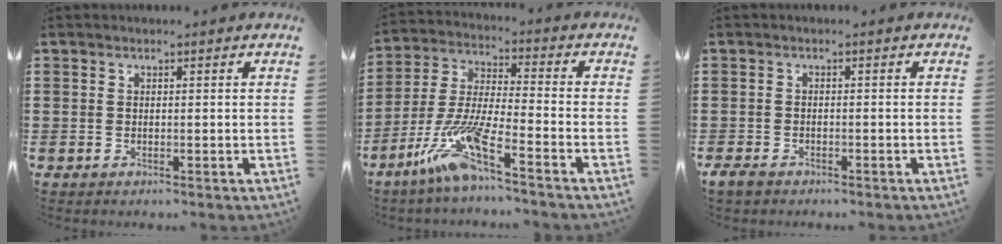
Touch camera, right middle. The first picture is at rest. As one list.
[{"total": 10.6, "force": [-7.2, 0.4, 7.7], "torque": [-0.184, -0.021, -0.150]}, {"total": 1.8, "force": [-1.4, 0.8, 0.8], "torque": [-0.031, -0.004, -0.033]}]